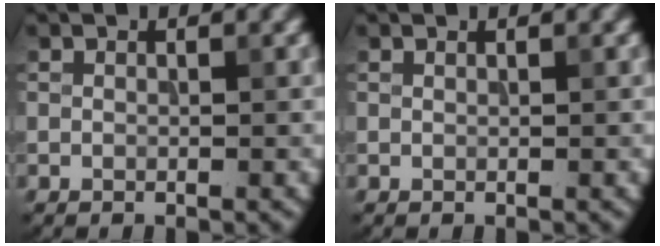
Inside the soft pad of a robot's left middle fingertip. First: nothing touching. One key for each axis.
{"total": 0.0}